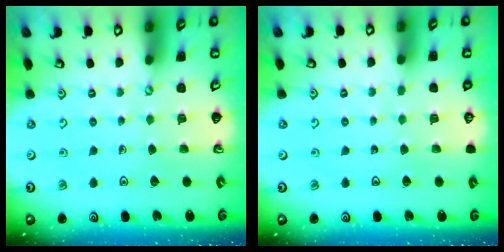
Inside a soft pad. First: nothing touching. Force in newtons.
{"total": 0.0}